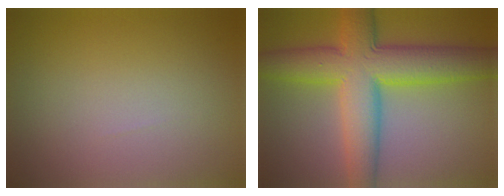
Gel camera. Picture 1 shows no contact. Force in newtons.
{"total": 10.0, "press": 10.0, "slide": 0.1}